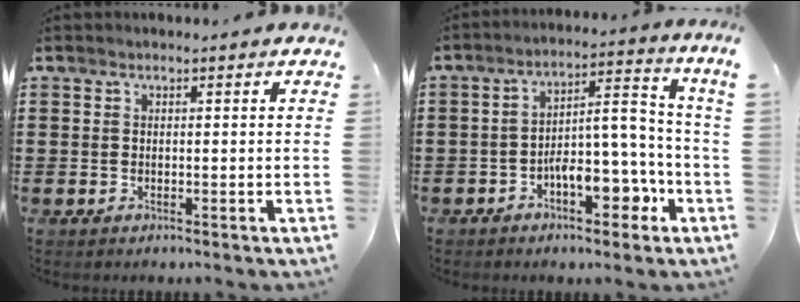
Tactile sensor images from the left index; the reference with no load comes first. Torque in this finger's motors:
{"motor_torque": [1.25, 0.77, 0.71, 0.21]}